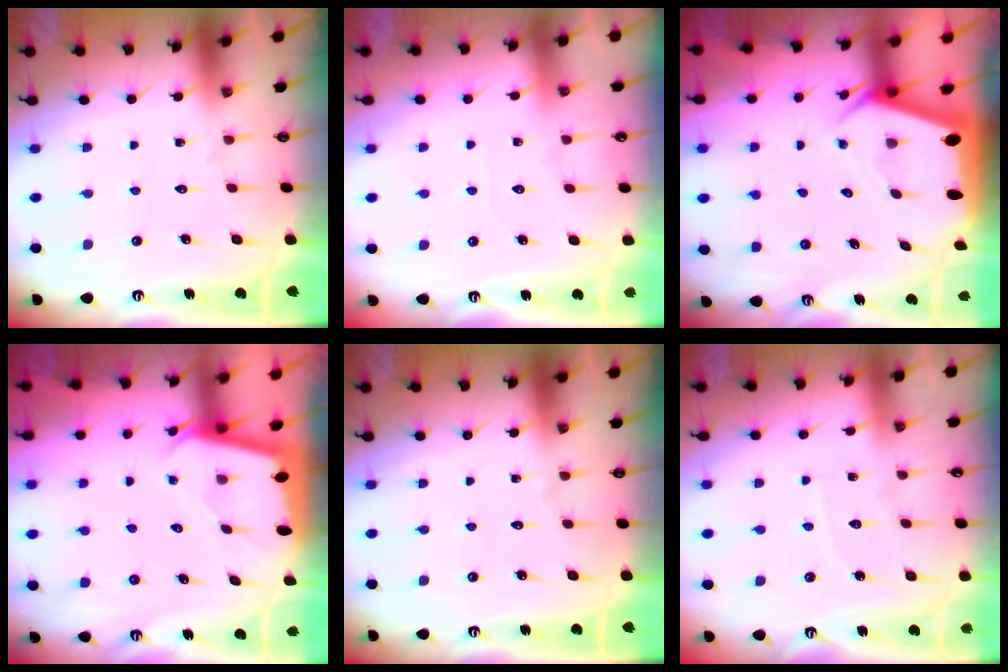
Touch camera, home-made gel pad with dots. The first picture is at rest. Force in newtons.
{"total": 2.9, "press": 2.9, "slide": 0.5}
{"total": 3.0, "press": 2.9, "slide": 0.4}
{"total": 2.0, "press": 2.0, "slide": 0.3}
{"total": 0.0}
{"total": 3.9, "press": 3.9, "slide": 0.3}